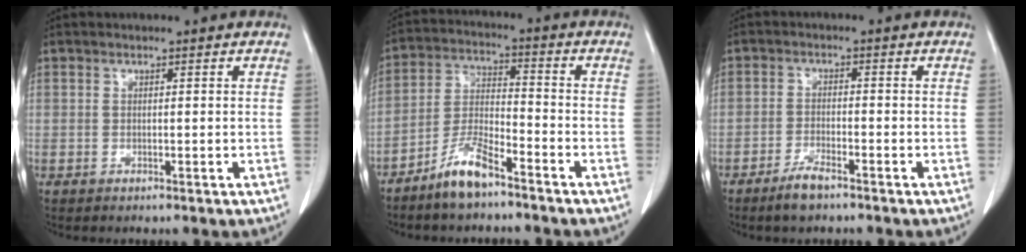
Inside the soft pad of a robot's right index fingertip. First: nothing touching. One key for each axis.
{"total": 7.6, "fx": -5.7, "fy": 1.6, "fz": 4.7, "tx": -0.097, "ty": -0.007, "tz": -0.114}
{"total": 3.5, "fx": -2.7, "fy": 0.7, "fz": 2.2, "tx": -0.041, "ty": 0.000, "tz": -0.049}